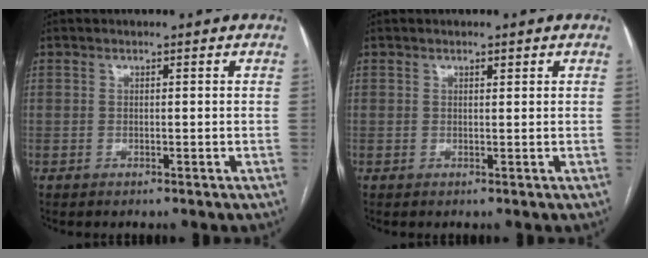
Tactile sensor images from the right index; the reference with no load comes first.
{"total": 0.6, "force": [0.4, 0.2, 0.4], "torque": [-0.009, 0.000, 0.006]}